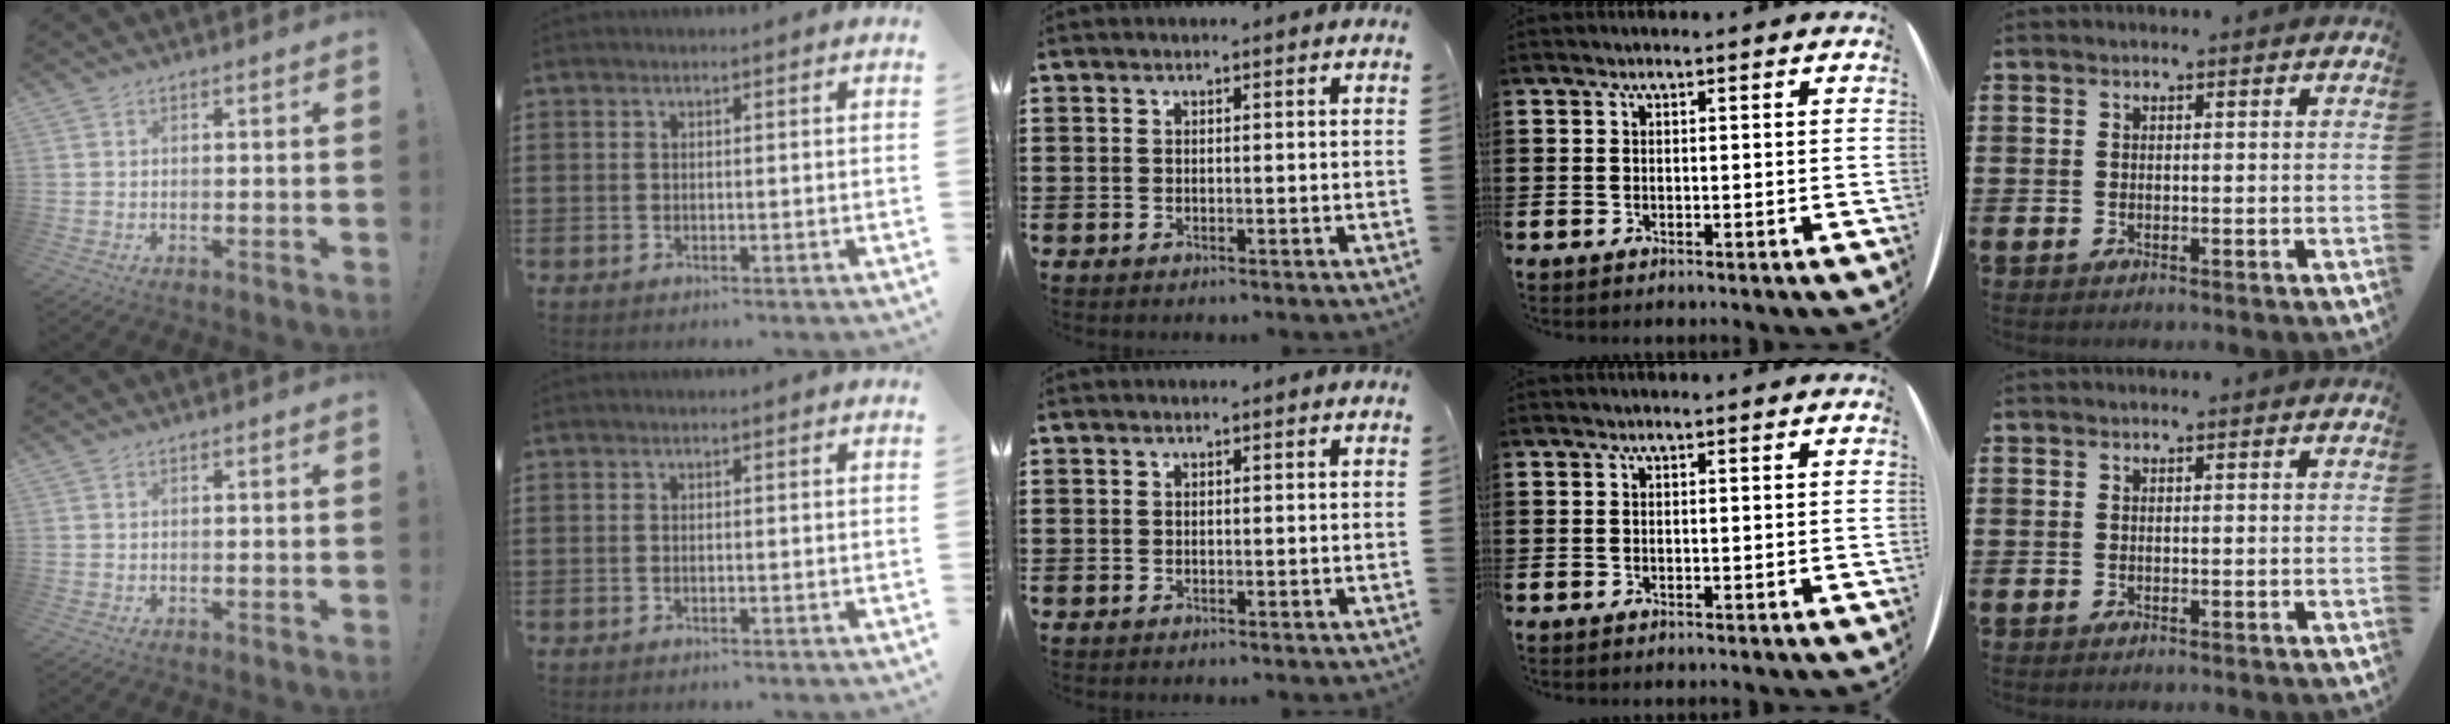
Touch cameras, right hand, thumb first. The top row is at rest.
{}